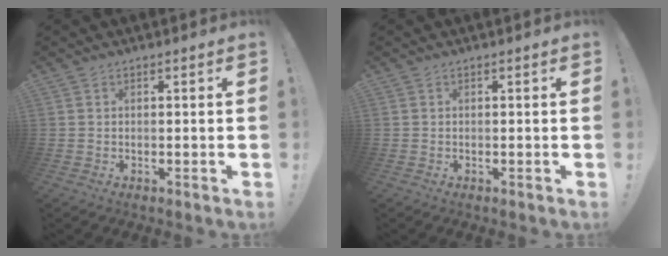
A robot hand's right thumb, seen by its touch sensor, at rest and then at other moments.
{"total": 0.0}